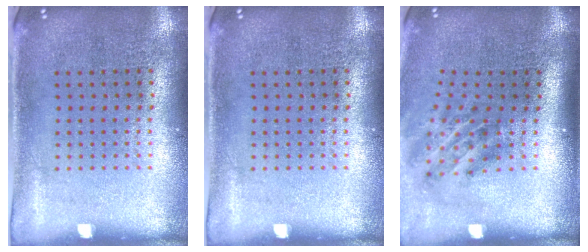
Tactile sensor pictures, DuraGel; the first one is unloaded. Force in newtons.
{"total": 0.0}
{"total": 1.9, "press": 1.2, "slide": 1.5}